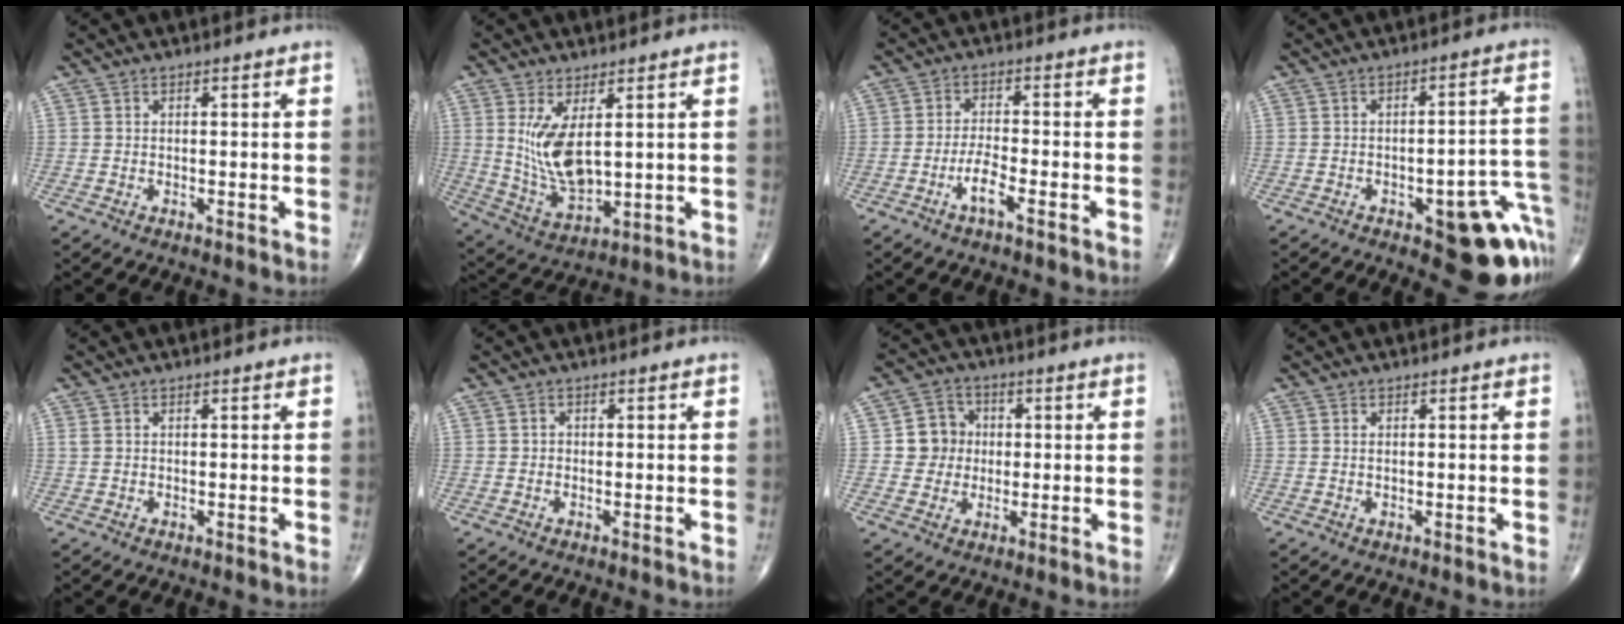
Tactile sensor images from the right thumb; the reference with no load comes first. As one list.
[{"total": 14.1, "force": [1.8, 7.3, 11.9], "torque": [-0.214, -0.017, 0.056]}, {"total": 4.3, "force": [-2.4, 0.8, 3.5], "torque": [-0.077, 0.017, -0.048]}, {"total": 14.9, "force": [-6.3, 5.4, 12.3], "torque": [-0.078, 0.044, -0.064]}, {"total": 0.8, "force": [0.4, 0.5, 0.5], "torque": [-0.010, 0.007, 0.012]}, {"total": 0.7, "force": [-0.1, 0.6, 0.2], "torque": [0.001, 0.002, -0.003]}, {"total": 6.7, "force": [0.3, 6.3, 2.0], "torque": [0.001, 0.008, -0.003]}, {"total": 0.5, "force": [0.2, 0.2, 0.4], "torque": [-0.010, 0.001, 0.006]}]